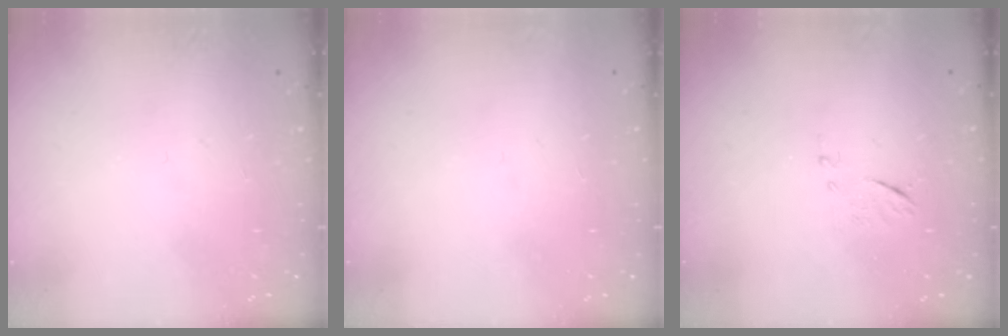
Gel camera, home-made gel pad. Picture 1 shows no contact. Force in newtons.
{"total": 1.5, "press": 1.5, "slide": 0.1}
{"total": 5.9, "press": 5.9, "slide": 0.5}